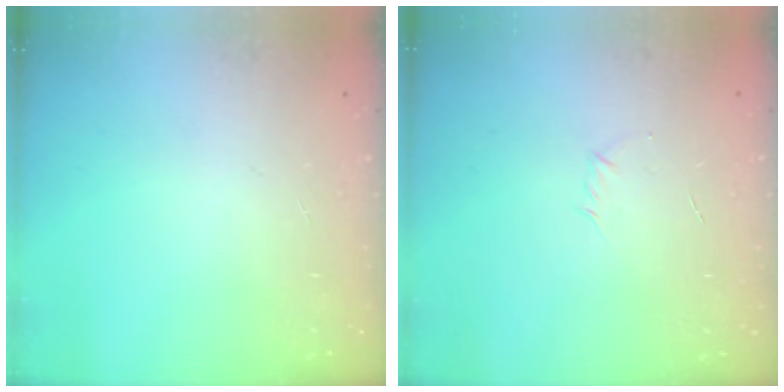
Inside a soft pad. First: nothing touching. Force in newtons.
{"total": 2.9, "press": 2.8, "slide": 0.8}